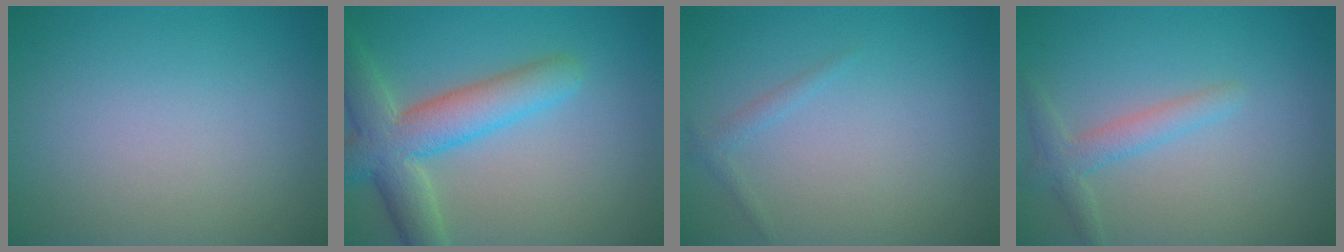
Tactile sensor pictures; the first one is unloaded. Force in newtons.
{"total": 6.7, "press": 6.7, "slide": 0.3}
{"total": 0.9, "press": 0.9, "slide": 0.1}
{"total": 2.2, "press": 2.2, "slide": 0.2}